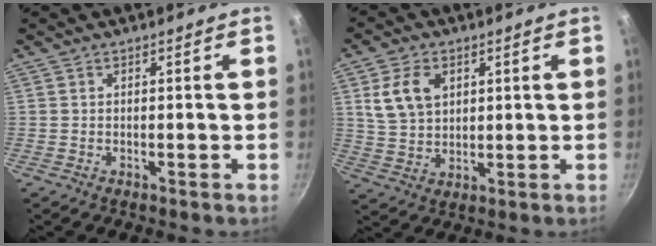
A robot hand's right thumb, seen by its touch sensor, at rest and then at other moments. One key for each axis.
{"total": 8.7, "fx": 3.0, "fy": 6.0, "fz": 5.5, "tx": -0.090, "ty": -0.008, "tz": 0.065}